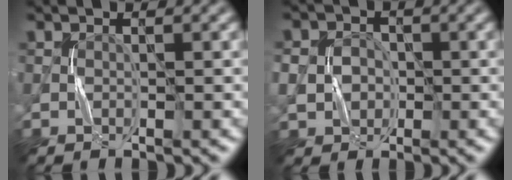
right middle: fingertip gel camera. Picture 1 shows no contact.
{"total": 3.1, "force": [-0.3, 2.8, 1.3], "torque": [-0.013, -0.002, -0.006]}